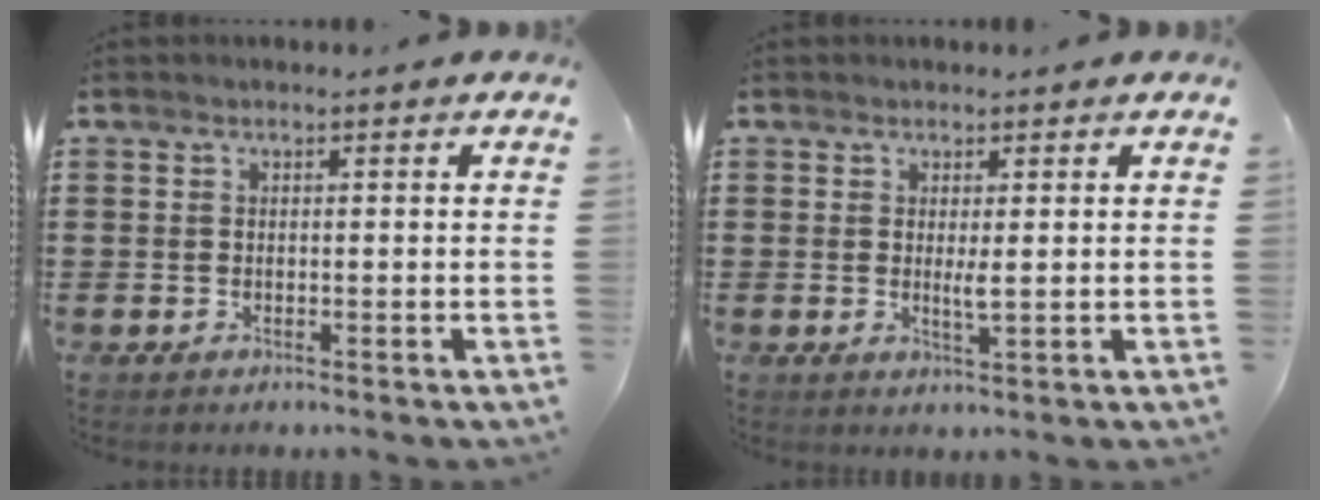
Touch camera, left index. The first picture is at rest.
{"total": 2.2, "force": [0.5, 0.2, 2.2], "torque": [-0.043, -0.004, 0.009]}